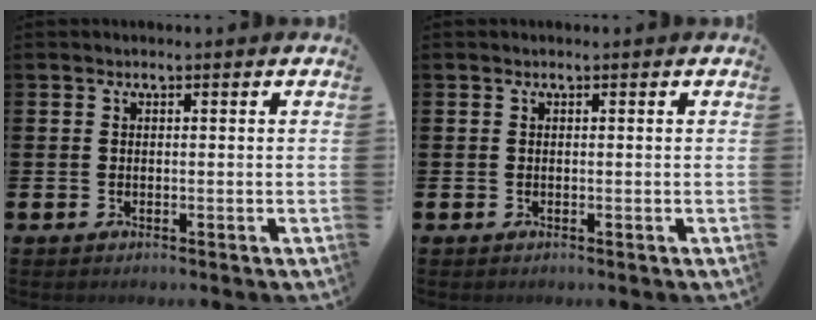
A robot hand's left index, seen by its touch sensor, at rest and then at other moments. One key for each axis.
{"total": 0.0}